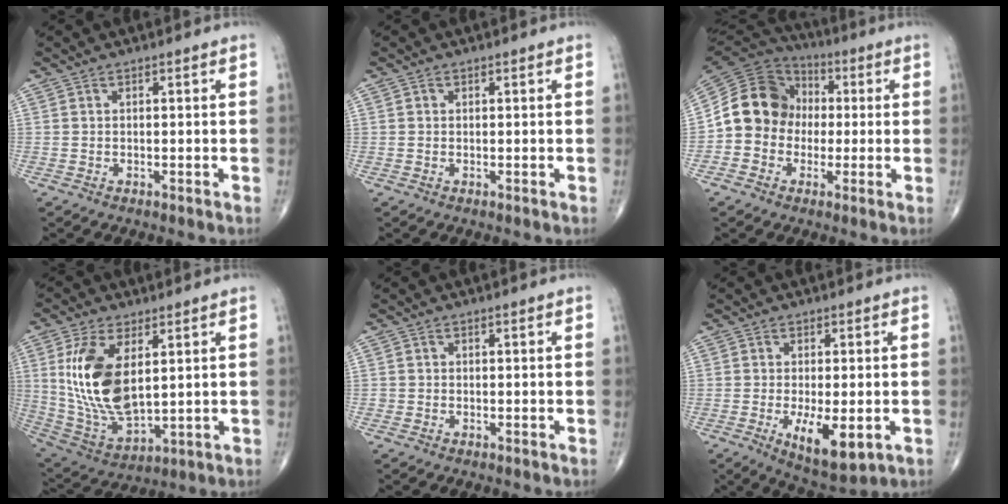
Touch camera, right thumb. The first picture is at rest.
{"total": 0.5, "force": [0.1, 0.5, 0.1], "torque": [0.000, 0.001, 0.002]}
{"total": 13.5, "force": [-0.5, 11.9, 6.3], "torque": [-0.093, 0.034, -0.020]}
{"total": 16.7, "force": [3.7, 8.4, 13.9], "torque": [-0.270, -0.021, 0.086]}
{"total": 0.7, "force": [-0.2, 0.7, 0.0], "torque": [0.004, 0.005, -0.006]}
{"total": 9.2, "force": [-2.4, 3.6, 8.1], "torque": [-0.126, -0.019, -0.031]}